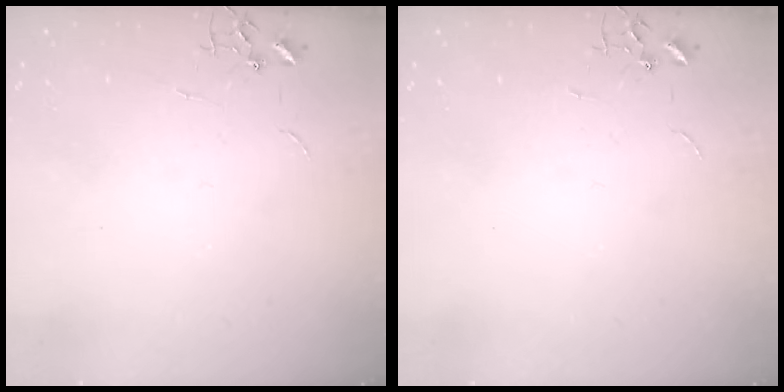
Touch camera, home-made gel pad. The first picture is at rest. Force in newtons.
{"total": 0.0}